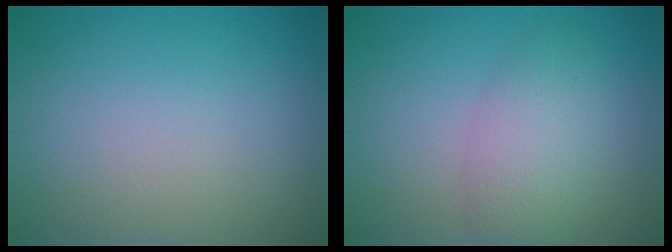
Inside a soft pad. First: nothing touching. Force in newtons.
{"total": 3.6, "press": 3.6, "slide": 0.0}